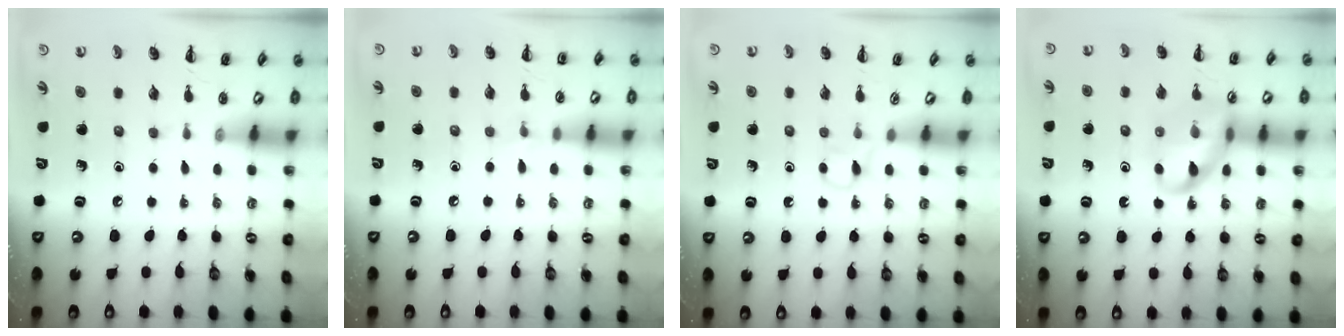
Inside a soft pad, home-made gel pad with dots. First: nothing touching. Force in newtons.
{"total": 3.9, "press": 3.6, "slide": 1.3}
{"total": 3.1, "press": 2.9, "slide": 1.2}
{"total": 12.4, "press": 12.2, "slide": 2.0}